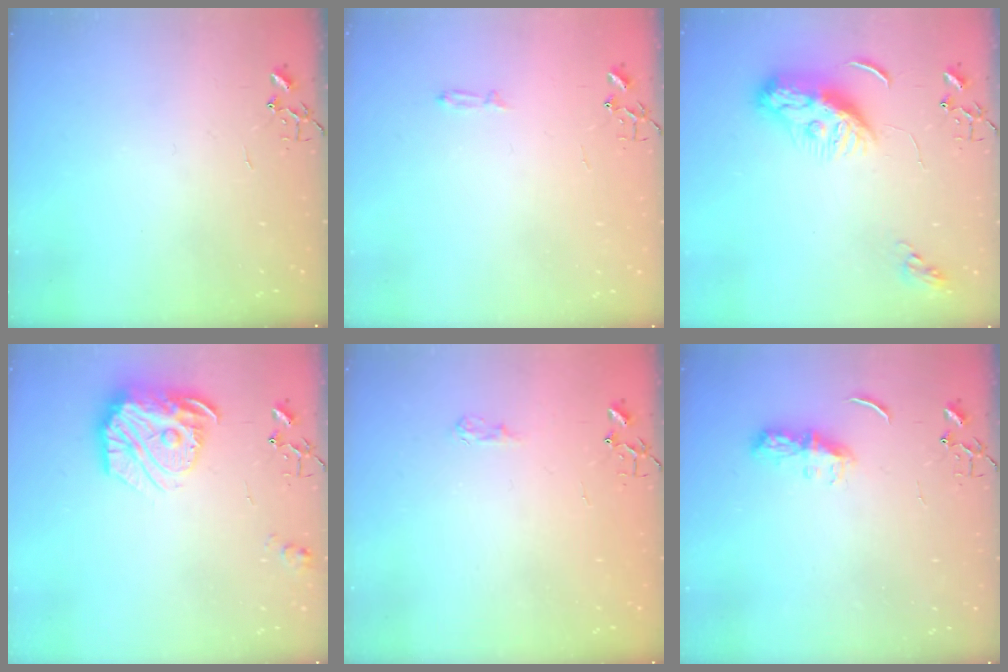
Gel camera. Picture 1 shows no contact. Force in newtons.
{"total": 3.0, "press": 2.9, "slide": 0.5}
{"total": 9.4, "press": 9.4, "slide": 0.8}
{"total": 19.3, "press": 19.2, "slide": 1.9}
{"total": 6.9, "press": 6.9, "slide": 0.8}
{"total": 6.7, "press": 6.6, "slide": 0.6}